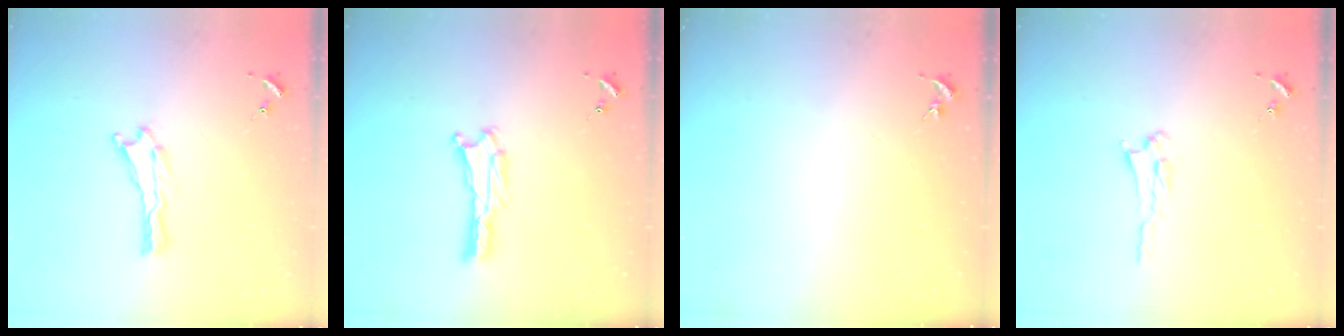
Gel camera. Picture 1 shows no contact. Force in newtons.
{"total": 1.3, "press": 1.2, "slide": 0.1}
{"total": 0.0}
{"total": 2.2, "press": 2.2, "slide": 0.3}